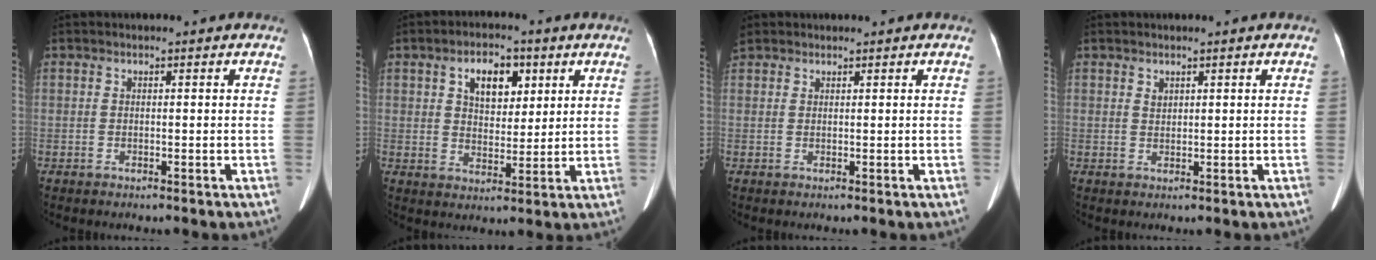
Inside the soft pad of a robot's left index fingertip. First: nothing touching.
{"total": 6.9, "force": [3.0, 3.9, 4.8], "torque": [-0.080, 0.015, 0.050]}
{"total": 2.0, "force": [1.6, 1.2, 0.3], "torque": [-0.015, 0.014, 0.034]}
{"total": 0.9, "force": [0.7, 0.4, 0.3], "torque": [-0.007, 0.004, 0.013]}